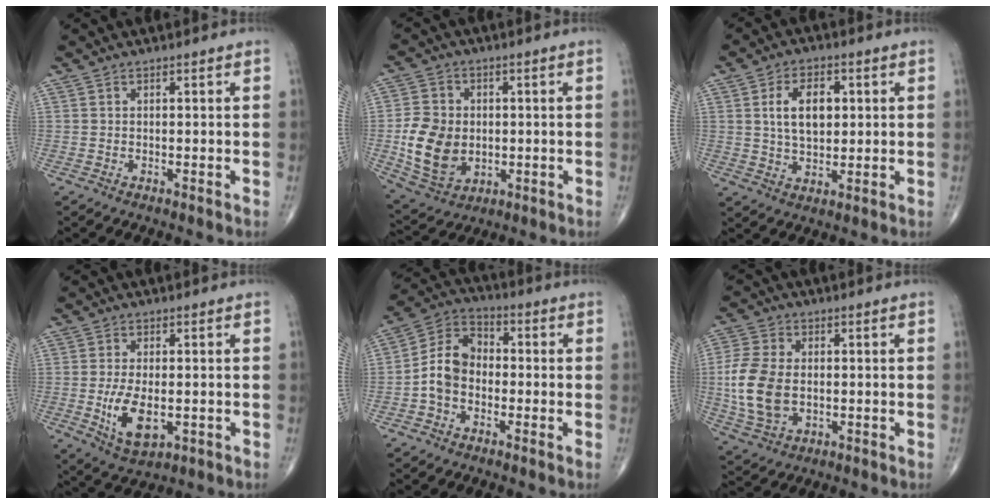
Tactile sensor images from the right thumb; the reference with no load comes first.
{"total": 12.4, "force": [-0.9, 9.5, 7.9], "torque": [-0.128, -0.004, -0.007]}
{"total": 9.1, "force": [1.8, 5.5, 7.0], "torque": [-0.105, -0.001, 0.037]}
{"total": 8.6, "force": [-1.5, 4.4, 7.2], "torque": [-0.130, -0.014, -0.018]}
{"total": 9.5, "force": [-1.7, 7.2, 5.9], "torque": [-0.096, 0.038, -0.047]}
{"total": 12.5, "force": [-0.6, 8.3, 9.3], "torque": [-0.200, -0.002, -0.008]}